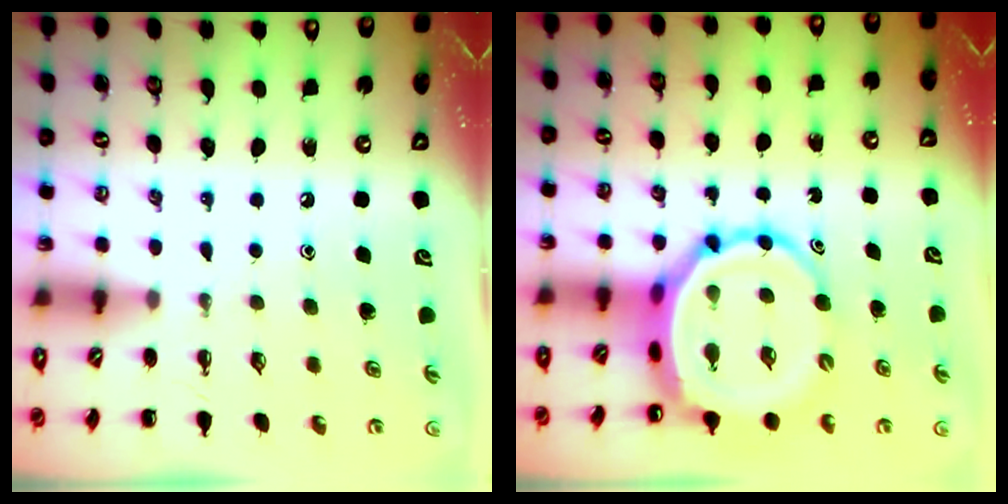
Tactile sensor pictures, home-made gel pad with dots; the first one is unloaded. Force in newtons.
{"total": 10.2, "press": 9.8, "slide": 2.9}